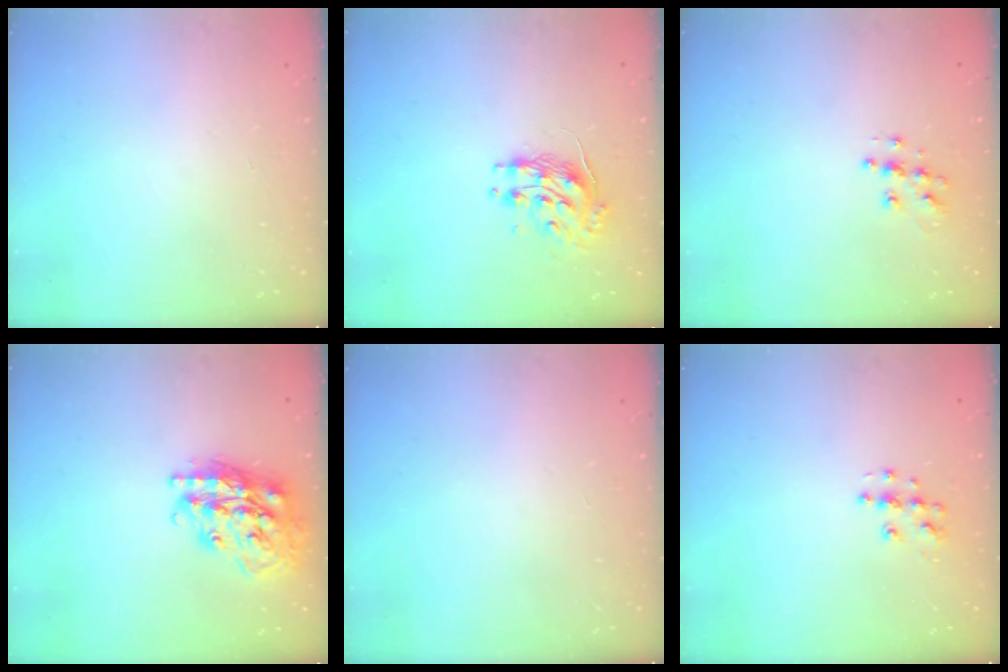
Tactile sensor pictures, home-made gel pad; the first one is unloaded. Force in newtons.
{"total": 9.3, "press": 9.3, "slide": 0.5}
{"total": 8.0, "press": 8.0, "slide": 0.4}
{"total": 20.5, "press": 20.5, "slide": 1.6}
{"total": 0.0}
{"total": 6.7, "press": 6.7, "slide": 0.3}